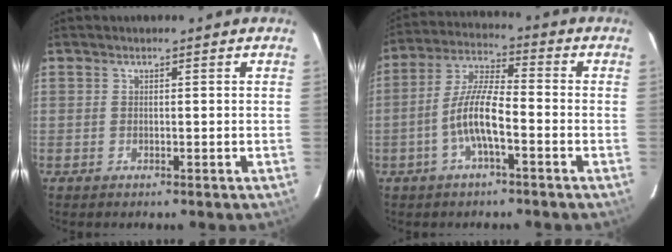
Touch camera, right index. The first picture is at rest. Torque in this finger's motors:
{"motor_torque": [1.64, -0.49, 0.84, 0.21]}